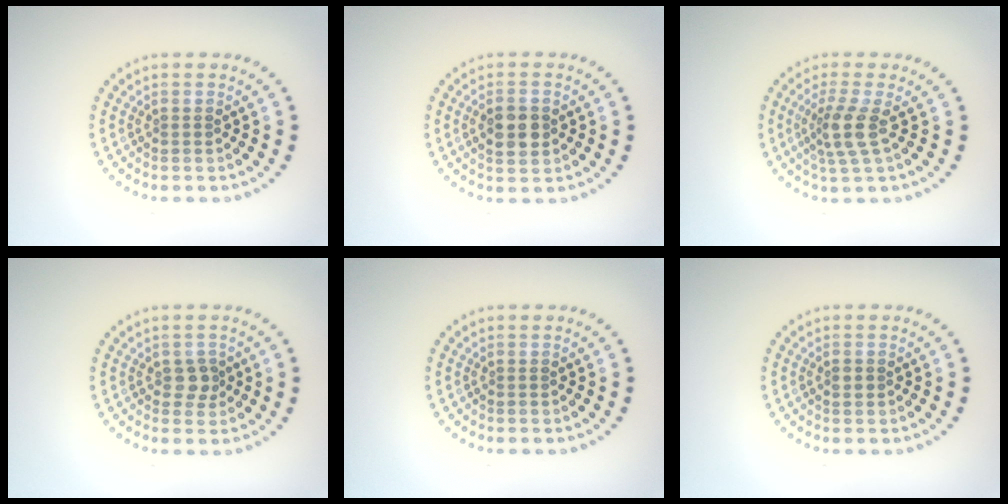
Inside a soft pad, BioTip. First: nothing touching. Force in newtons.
{"total": 3.2, "press": 3.2, "slide": 0.2}
{"total": 3.0, "press": 2.3, "slide": 1.9}
{"total": 1.5, "press": 1.4, "slide": 0.5}
{"total": 0.0}
{"total": 1.1, "press": 1.1, "slide": 0.1}